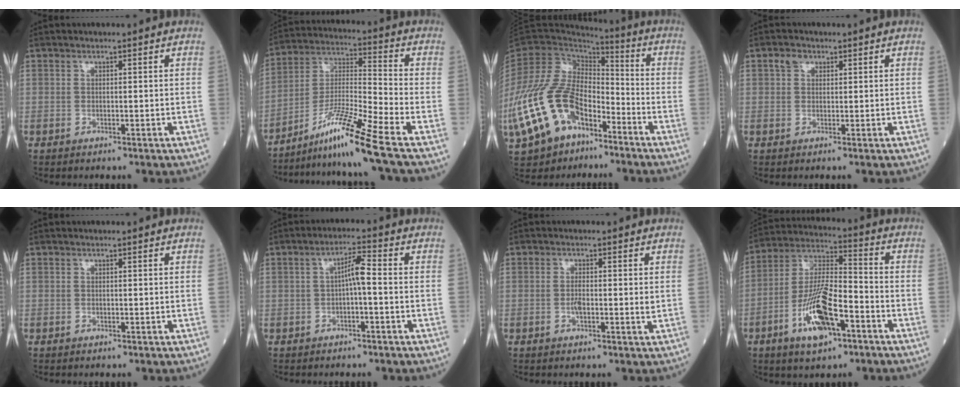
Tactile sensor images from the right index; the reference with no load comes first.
{"total": 12.6, "force": [-8.9, -2.5, 8.6], "torque": [-0.170, -0.016, -0.161]}
{"total": 17.5, "force": [-8.7, 9.2, 12.1], "torque": [-0.268, 0.000, -0.162]}
{"total": 1.7, "force": [0.8, 1.3, 0.7], "torque": [-0.016, 0.012, 0.010]}
{"total": 0.0}
{"total": 3.6, "force": [-0.4, 0.4, 3.6], "torque": [-0.058, 0.011, -0.006]}
{"total": 2.3, "force": [-0.2, 0.4, 2.3], "torque": [-0.043, 0.000, -0.006]}
{"total": 13.1, "force": [-5.7, 4.0, 11.1], "torque": [-0.224, 0.003, -0.104]}